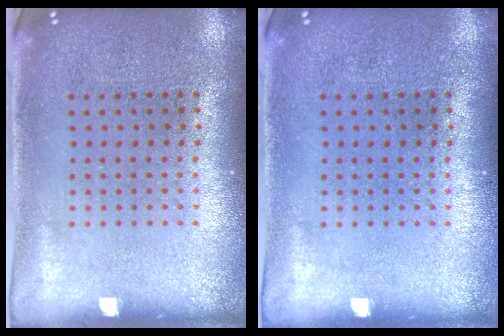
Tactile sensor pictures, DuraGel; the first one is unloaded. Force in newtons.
{"total": 0.0}